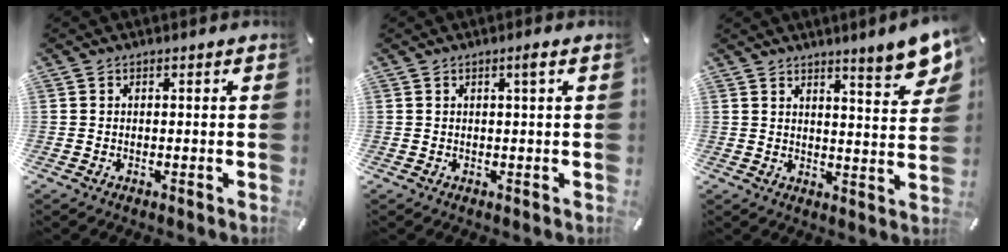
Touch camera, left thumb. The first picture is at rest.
{"total": 1.7, "force": [0.7, -0.1, 1.6], "torque": [-0.031, -0.001, 0.010]}
{"total": 7.9, "force": [6.1, 0.7, 5.0], "torque": [-0.070, -0.046, 0.100]}